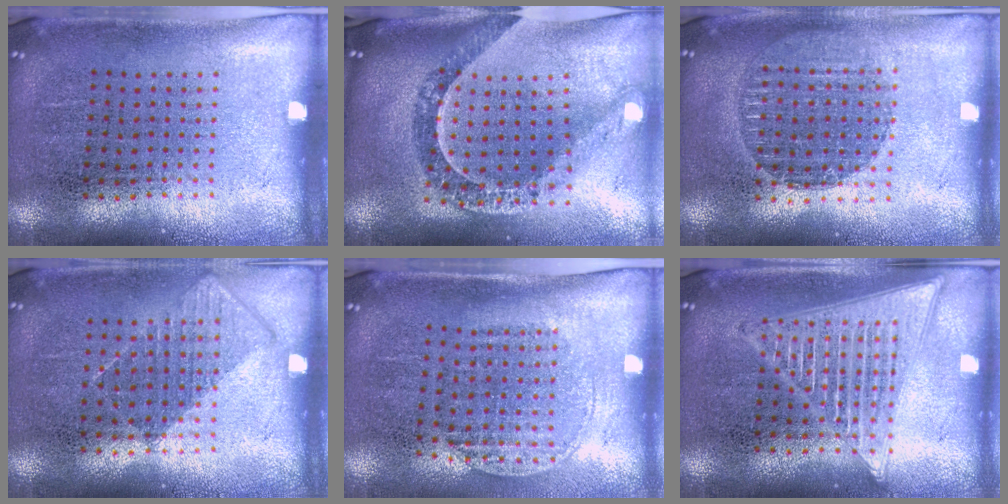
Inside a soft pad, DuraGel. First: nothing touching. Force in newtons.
{"total": 1.4, "press": 1.3, "slide": 0.6}
{"total": 1.6, "press": 1.5, "slide": 0.7}
{"total": 0.8, "press": 0.7, "slide": 0.4}
{"total": 1.4, "press": 1.2, "slide": 0.7}
{"total": 2.7, "press": 2.7, "slide": 0.2}